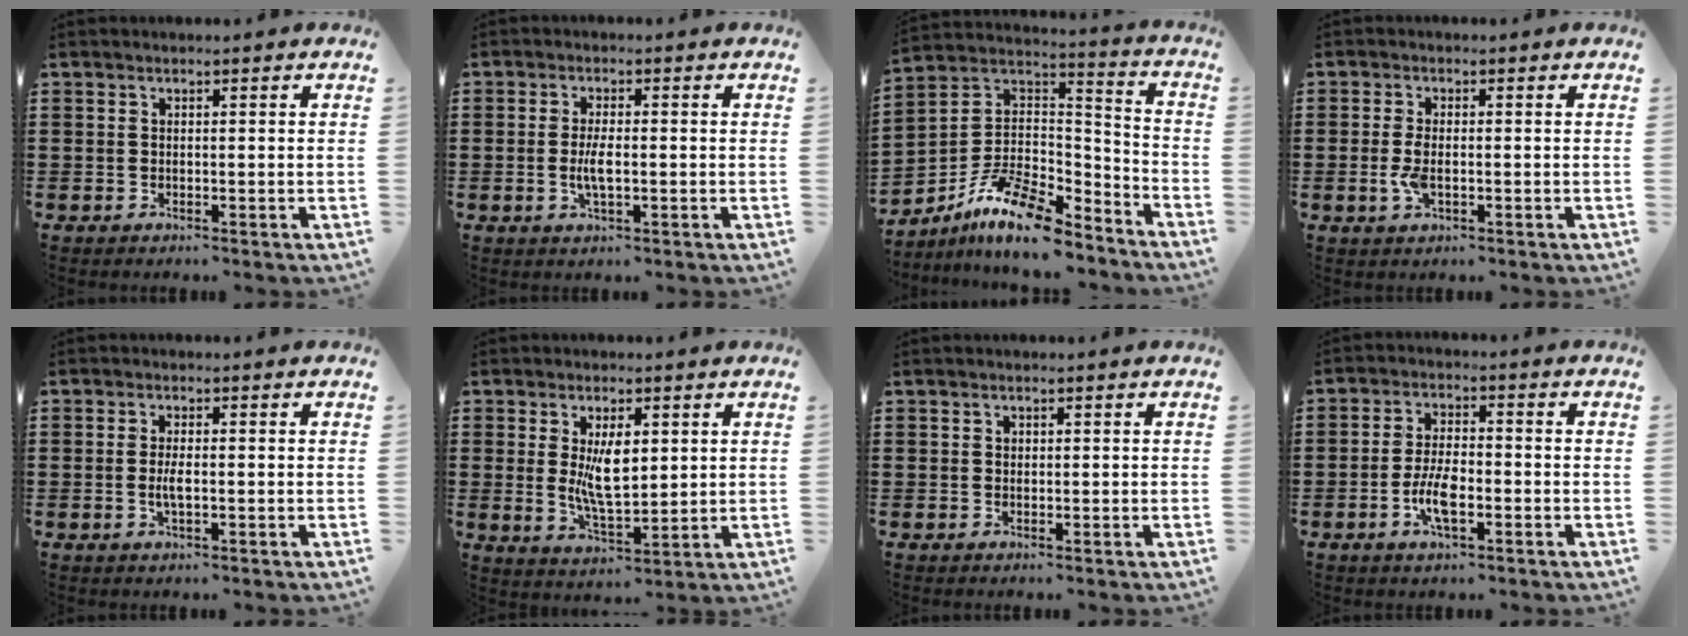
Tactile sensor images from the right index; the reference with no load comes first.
{"total": 3.8, "force": [-0.5, 1.1, 3.6], "torque": [-0.078, -0.006, -0.014]}
{"total": 11.5, "force": [-8.4, 3.8, 6.9], "torque": [-0.139, 0.020, -0.162]}
{"total": 3.4, "force": [-0.7, 1.4, 3.1], "torque": [-0.077, -0.006, -0.019]}
{"total": 2.7, "force": [-0.4, 0.8, 2.5], "torque": [-0.060, -0.006, -0.012]}
{"total": 7.1, "force": [1.1, 3.0, 6.4], "torque": [-0.109, -0.001, 0.017]}
{"total": 0.6, "force": [0.2, 0.5, 0.2], "torque": [-0.004, 0.004, 0.004]}
{"total": 6.0, "force": [-2.0, 2.3, 5.2], "torque": [-0.115, 0.001, -0.043]}